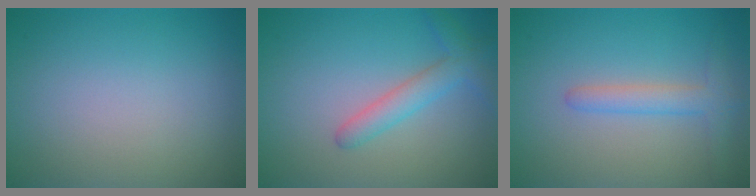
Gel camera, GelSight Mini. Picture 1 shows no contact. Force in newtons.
{"total": 2.8, "press": 2.7, "slide": 0.2}
{"total": 2.6, "press": 2.6, "slide": 0.2}